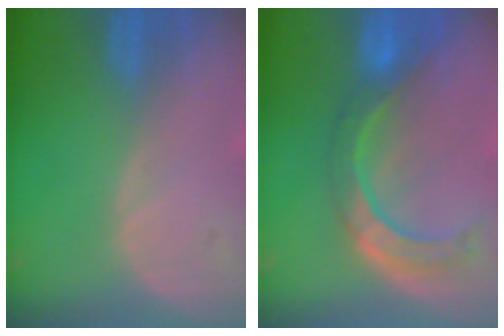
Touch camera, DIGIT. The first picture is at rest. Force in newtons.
{"total": 8.5, "press": 7.2, "slide": 4.5}